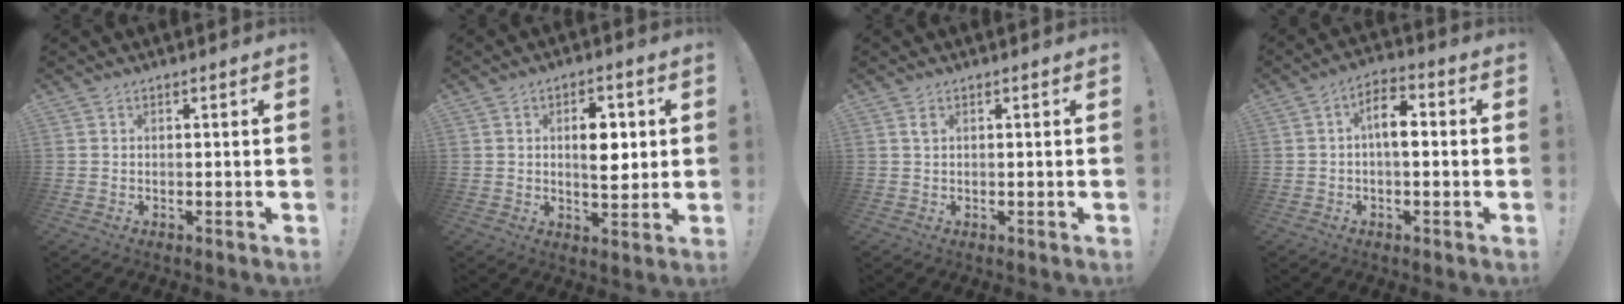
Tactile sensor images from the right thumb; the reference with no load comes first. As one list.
[{"total": 7.8, "force": [1.5, 4.5, 6.3], "torque": [-0.074, -0.005, 0.018]}, {"total": 1.0, "force": [0.5, 0.5, 0.8], "torque": [-0.014, 0.000, 0.008]}, {"total": 7.2, "force": [0.2, 3.8, 6.1], "torque": [-0.086, 0.006, 0.001]}]